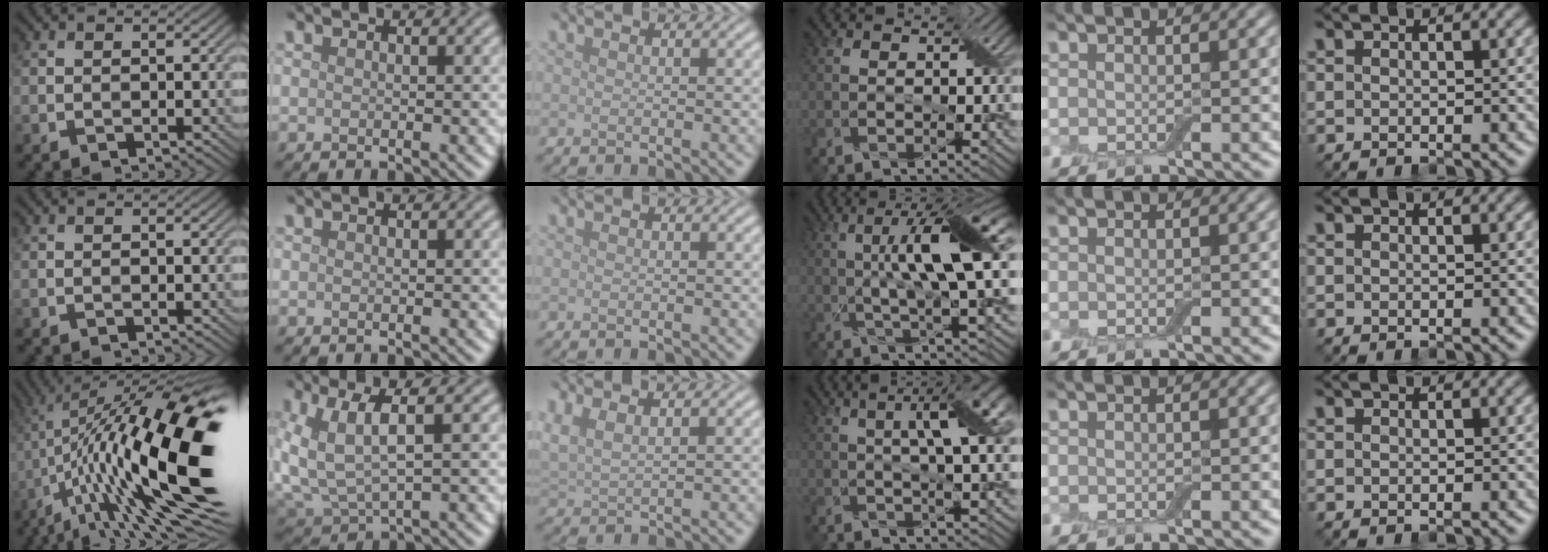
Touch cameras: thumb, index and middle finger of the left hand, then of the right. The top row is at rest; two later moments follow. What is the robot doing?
{"motion": "wrap", "object": "cling film"}